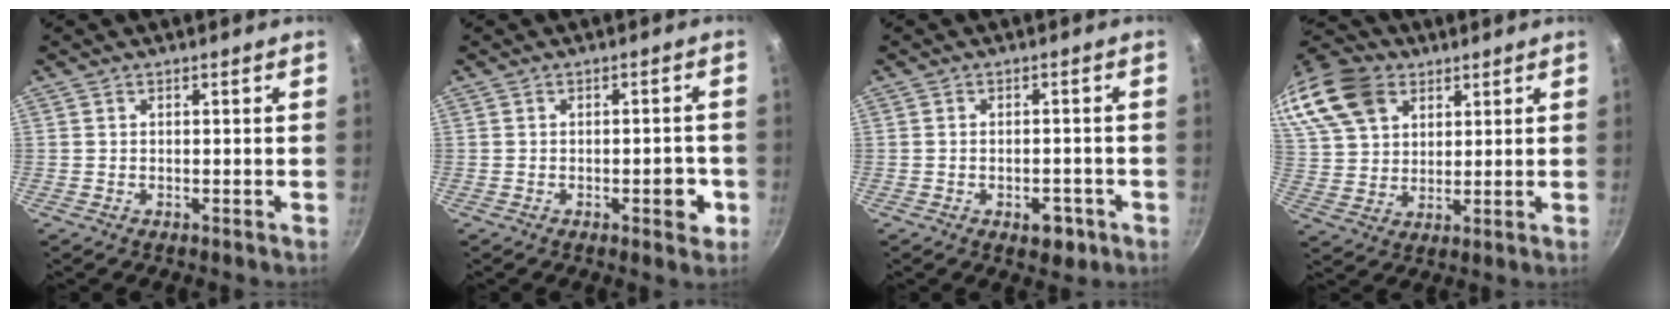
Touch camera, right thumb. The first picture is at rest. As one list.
[{"total": 3.5, "force": [-1.3, 1.8, 2.7], "torque": [-0.020, 0.011, -0.017]}, {"total": 4.5, "force": [-2.1, 2.7, 2.9], "torque": [-0.023, 0.015, -0.020]}, {"total": 21.2, "force": [10.8, 14.8, 10.8], "torque": [-0.241, 0.016, 0.204]}]